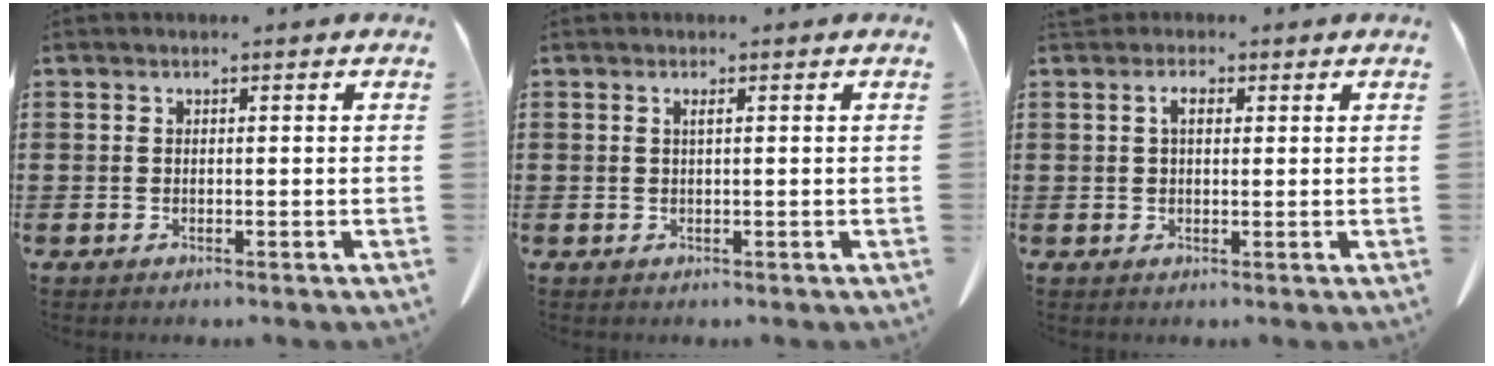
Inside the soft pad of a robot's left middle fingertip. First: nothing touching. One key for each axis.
{"total": 0.7, "fx": 0.3, "fy": 0.0, "fz": 0.6, "tx": -0.014, "ty": -0.002, "tz": 0.007}
{"total": 2.5, "fx": 0.9, "fy": 1.3, "fz": 1.9, "tx": -0.043, "ty": 0.006, "tz": 0.015}